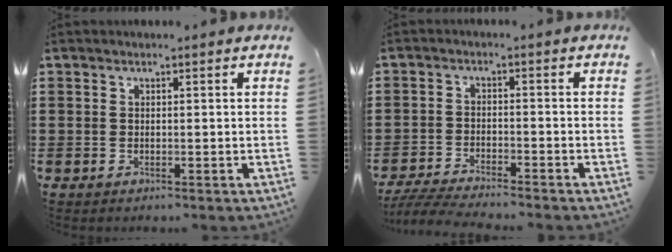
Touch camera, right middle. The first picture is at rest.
{"total": 4.3, "force": [-4.1, -0.1, 1.2], "torque": [-0.036, -0.013, -0.085]}